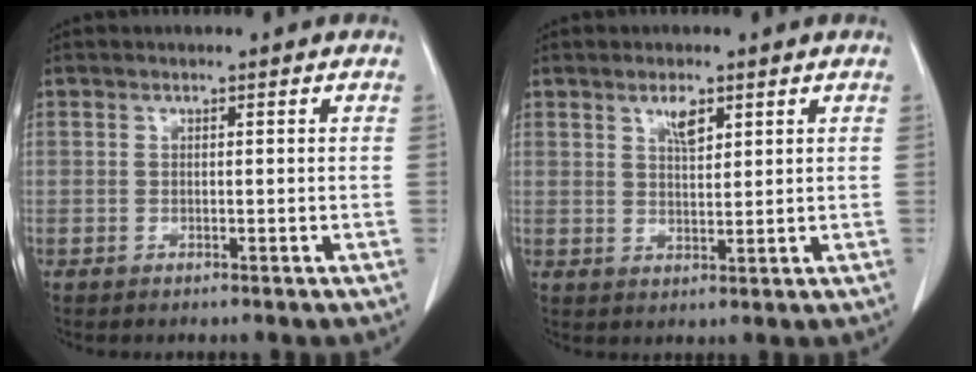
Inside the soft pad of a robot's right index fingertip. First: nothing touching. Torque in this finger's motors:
{"motor_torque": [0.06, 0.04, 0.04, 0.03]}